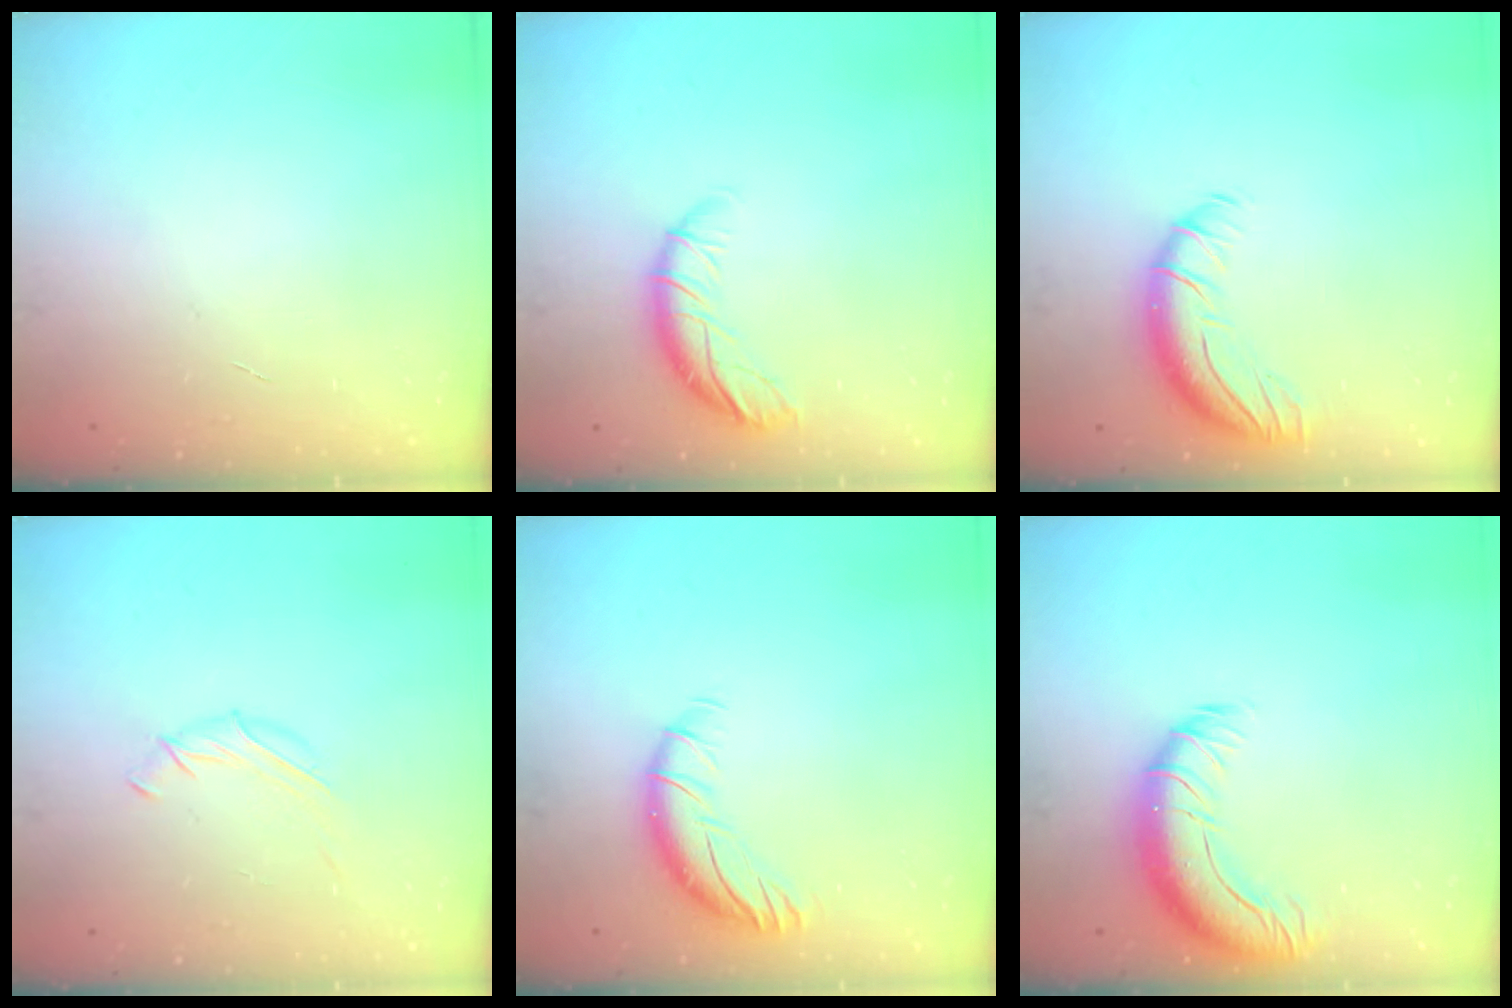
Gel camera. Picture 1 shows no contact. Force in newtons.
{"total": 9.8, "press": 9.7, "slide": 1.1}
{"total": 11.5, "press": 11.2, "slide": 2.6}
{"total": 6.1, "press": 6.1, "slide": 0.7}
{"total": 9.6, "press": 9.4, "slide": 1.9}
{"total": 11.4, "press": 11.1, "slide": 2.8}